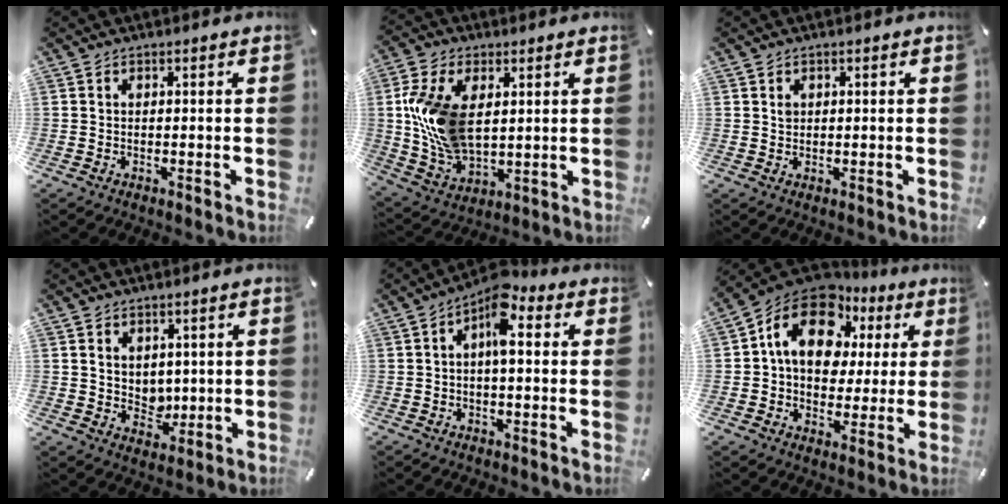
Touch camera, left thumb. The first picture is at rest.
{"total": 15.1, "force": [2.9, 9.9, 11.0], "torque": [-0.263, 0.000, 0.052]}
{"total": 1.1, "force": [0.4, 1.0, 0.3], "torque": [0.001, -0.001, 0.007]}
{"total": 4.9, "force": [2.0, 4.5, 0.6], "torque": [-0.002, -0.013, 0.034]}
{"total": 8.3, "force": [3.1, 3.9, 6.6], "torque": [-0.091, -0.023, 0.047]}
{"total": 16.2, "force": [6.2, 11.6, 9.5], "torque": [-0.168, -0.025, 0.111]}